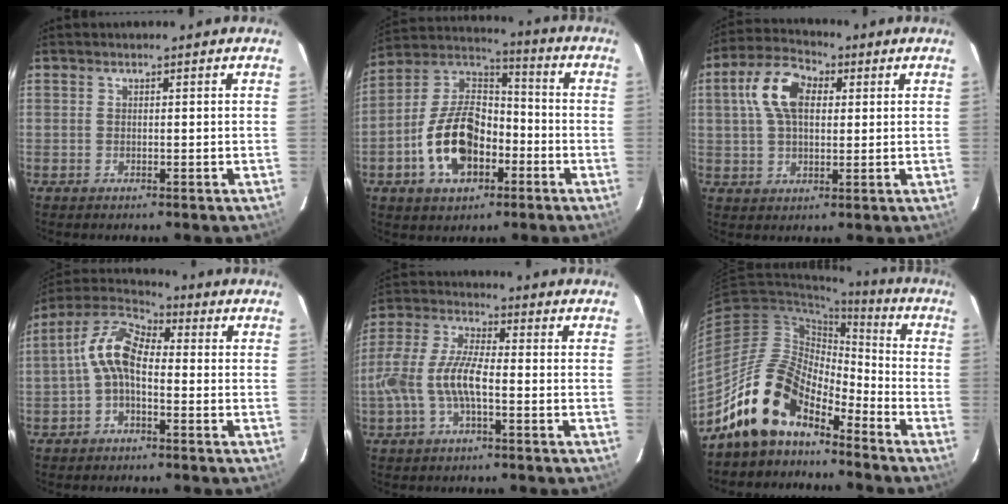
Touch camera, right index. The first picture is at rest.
{"total": 16.0, "force": [-5.7, 9.7, 11.4], "torque": [-0.234, 0.021, -0.094]}
{"total": 11.0, "force": [2.7, 6.5, 8.4], "torque": [-0.167, 0.030, 0.047]}
{"total": 8.5, "force": [-1.3, 4.5, 7.1], "torque": [-0.153, 0.026, -0.033]}
{"total": 10.5, "force": [-2.8, 3.6, 9.5], "torque": [-0.211, 0.007, -0.054]}
{"total": 13.7, "force": [-11.2, 5.5, 5.7], "torque": [-0.104, 0.021, -0.215]}